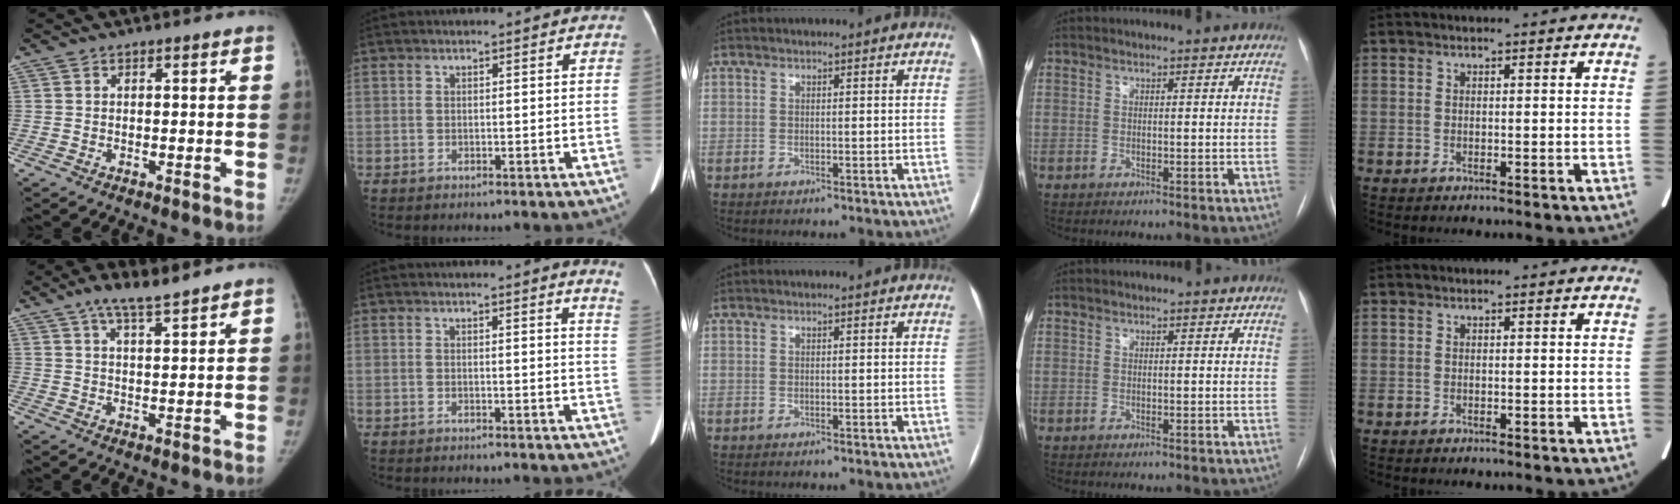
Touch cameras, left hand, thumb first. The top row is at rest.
{"thumb": {"total": 6.6, "force": [5.0, 1.4, 4.0], "torque": [-0.068, -0.019, 0.089]}, "index": {"total": 5.7, "force": [5.4, -0.8, 1.7], "torque": [-0.016, -0.040, 0.029]}}